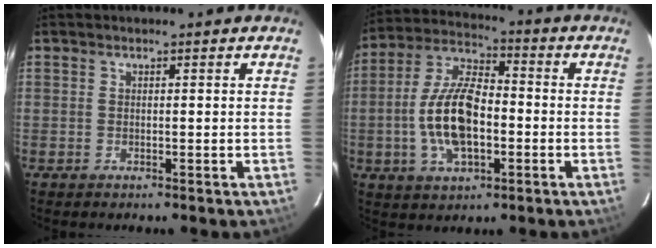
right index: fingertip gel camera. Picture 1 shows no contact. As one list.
[{"total": 13.6, "force": [-2.6, 6.3, 11.8], "torque": [-0.243, 0.008, -0.046]}]